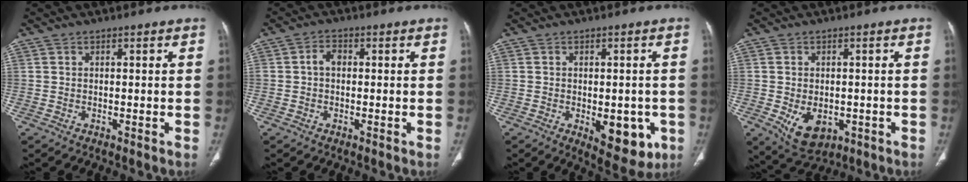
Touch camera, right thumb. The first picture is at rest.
{"total": 2.7, "force": [0.1, 1.9, 1.9], "torque": [-0.029, 0.011, -0.001]}
{"total": 10.0, "force": [-3.0, 5.2, 8.0], "torque": [-0.069, -0.002, -0.025]}
{"total": 7.6, "force": [-2.1, 5.1, 5.2], "torque": [-0.071, -0.002, -0.016]}